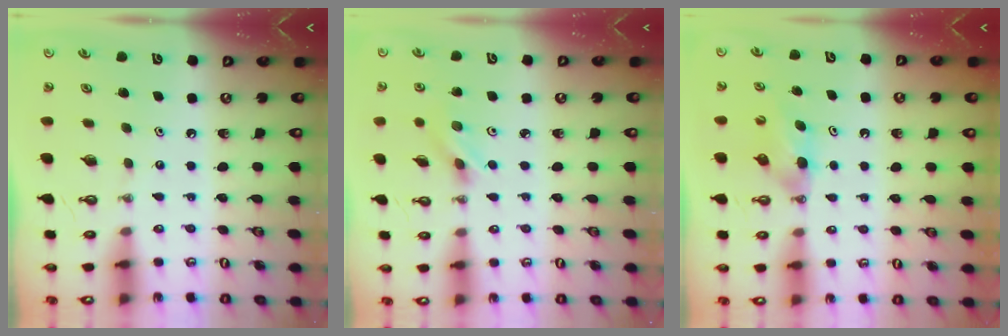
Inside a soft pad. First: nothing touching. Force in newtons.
{"total": 2.0, "press": 1.9, "slide": 0.4}
{"total": 5.8, "press": 4.2, "slide": 4.0}